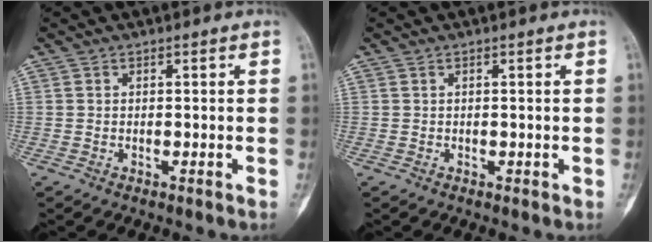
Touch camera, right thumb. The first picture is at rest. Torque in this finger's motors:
{"motor_torque": [-0.08, 0.15, 0.12, 0.11, -0.03]}